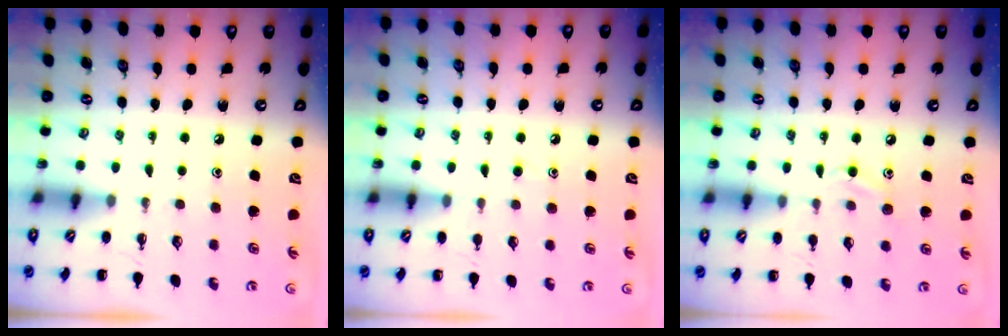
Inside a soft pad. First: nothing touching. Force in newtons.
{"total": 5.7, "press": 5.3, "slide": 2.1}
{"total": 8.9, "press": 8.7, "slide": 1.9}